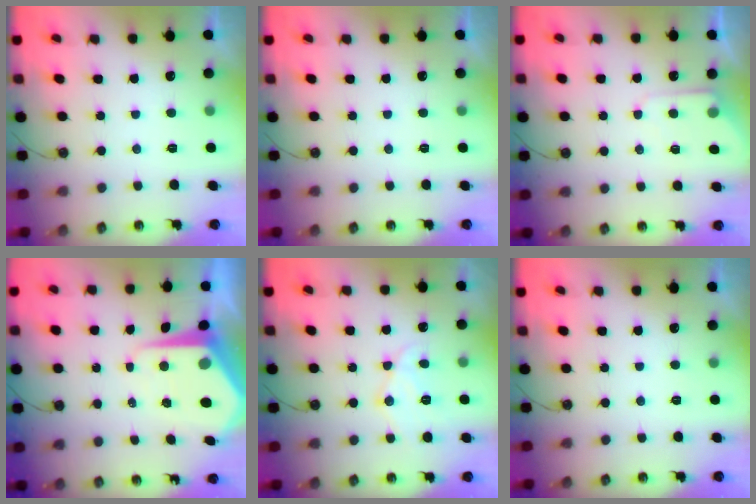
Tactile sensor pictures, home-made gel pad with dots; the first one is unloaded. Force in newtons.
{"total": 0.0}
{"total": 4.5, "press": 4.4, "slide": 0.6}
{"total": 10.5, "press": 10.4, "slide": 1.0}
{"total": 12.5, "press": 12.5, "slide": 0.4}
{"total": 0.0}